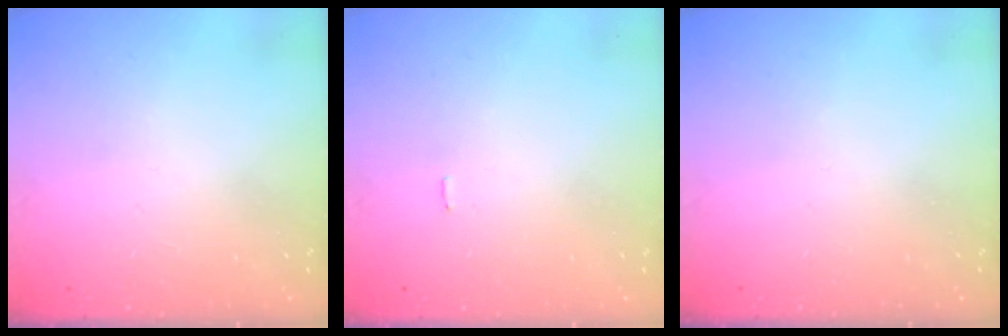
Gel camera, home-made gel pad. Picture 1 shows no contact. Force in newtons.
{"total": 0.0}
{"total": 0.0}